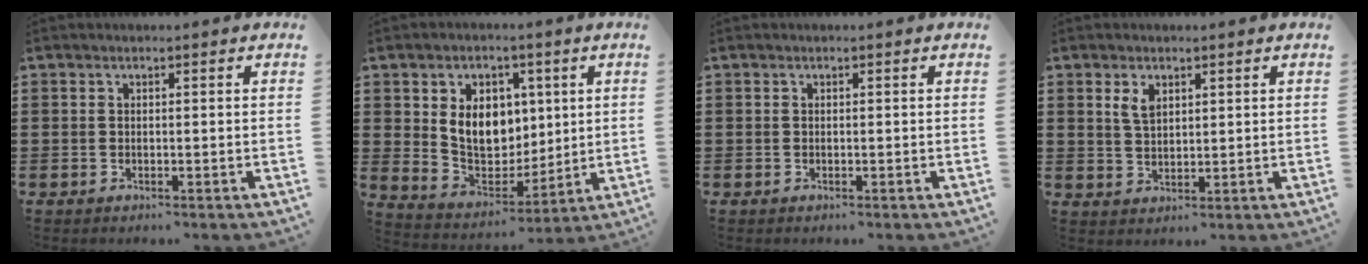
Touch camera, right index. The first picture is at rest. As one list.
[{"total": 8.9, "force": [1.8, 7.0, 5.3], "torque": [-0.109, 0.009, 0.030]}, {"total": 0.0}, {"total": 2.9, "force": [1.6, 1.5, 1.9], "torque": [-0.043, 0.005, 0.030]}]